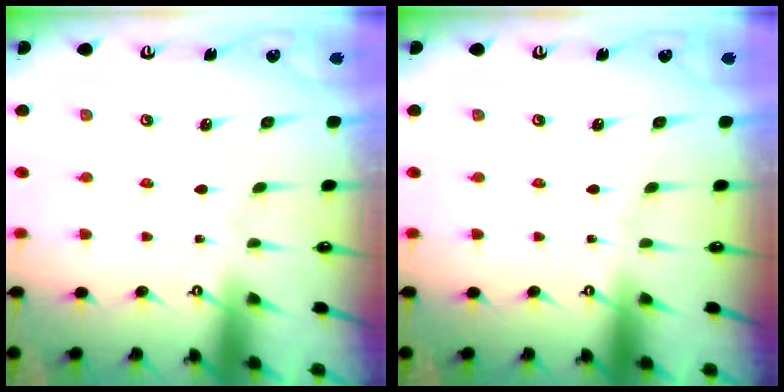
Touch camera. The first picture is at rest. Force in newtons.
{"total": 0.0}